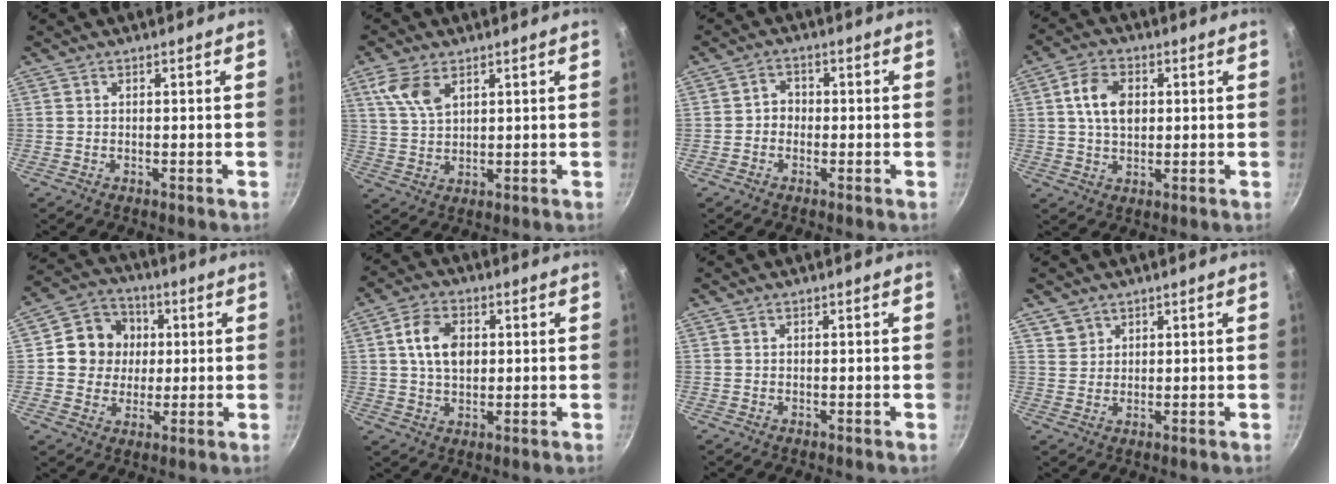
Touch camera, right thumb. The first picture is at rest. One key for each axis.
{"total": 7.0, "fx": 3.4, "fy": 3.9, "fz": 4.8, "tx": -0.091, "ty": -0.010, "tz": 0.071}
{"total": 2.7, "fx": -0.7, "fy": 2.3, "fz": 1.1, "tx": -0.001, "ty": 0.013, "tz": -0.017}
{"total": 8.1, "fx": 1.5, "fy": 5.5, "fz": 5.8, "tx": -0.091, "ty": 0.006, "tz": 0.022}
{"total": 11.1, "fx": 1.6, "fy": 10.2, "fz": 4.1, "tx": -0.031, "ty": 0.014, "tz": 0.018}
{"total": 8.6, "fx": 1.5, "fy": 5.8, "fz": 6.2, "tx": -0.097, "ty": 0.005, "tz": 0.023}
{"total": 0.0}
{"total": 3.0, "fx": 1.8, "fy": 2.3, "fz": 0.2, "tx": 0.016, "ty": 0.004, "tz": 0.036}